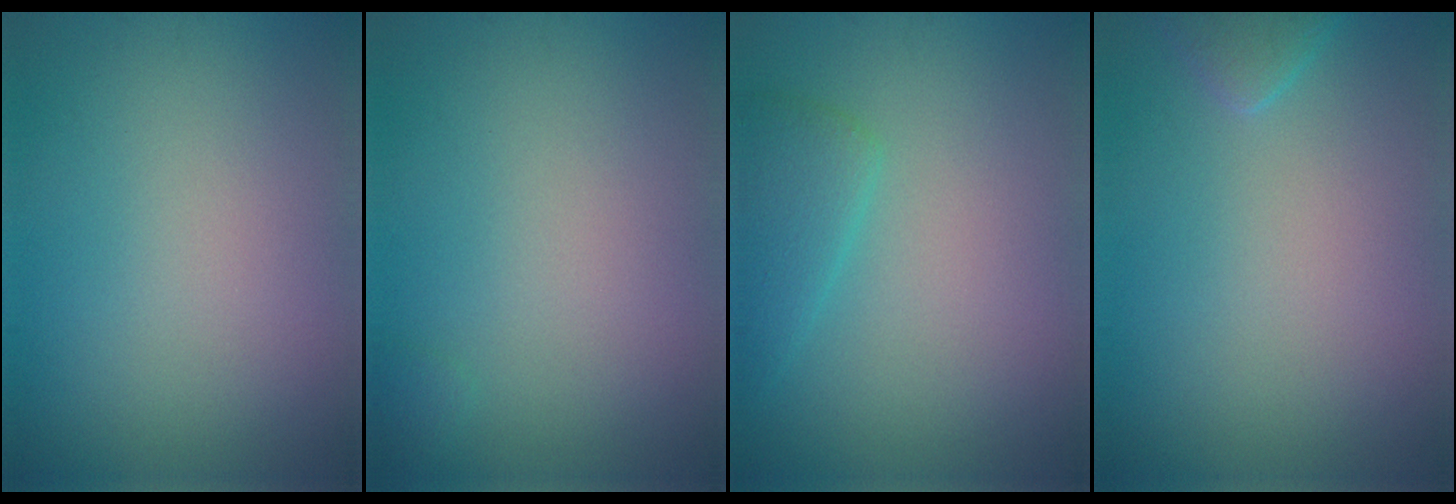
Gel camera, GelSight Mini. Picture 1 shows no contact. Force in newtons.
{"total": 0.9, "press": 0.9, "slide": 0.2}
{"total": 2.4, "press": 2.4, "slide": 0.1}
{"total": 1.6, "press": 1.6, "slide": 0.1}